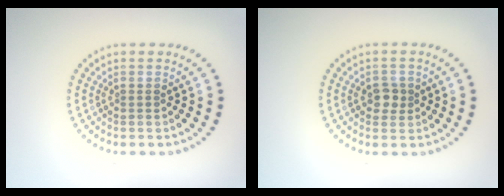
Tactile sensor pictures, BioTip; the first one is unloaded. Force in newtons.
{"total": 1.7, "press": 1.7, "slide": 0.5}